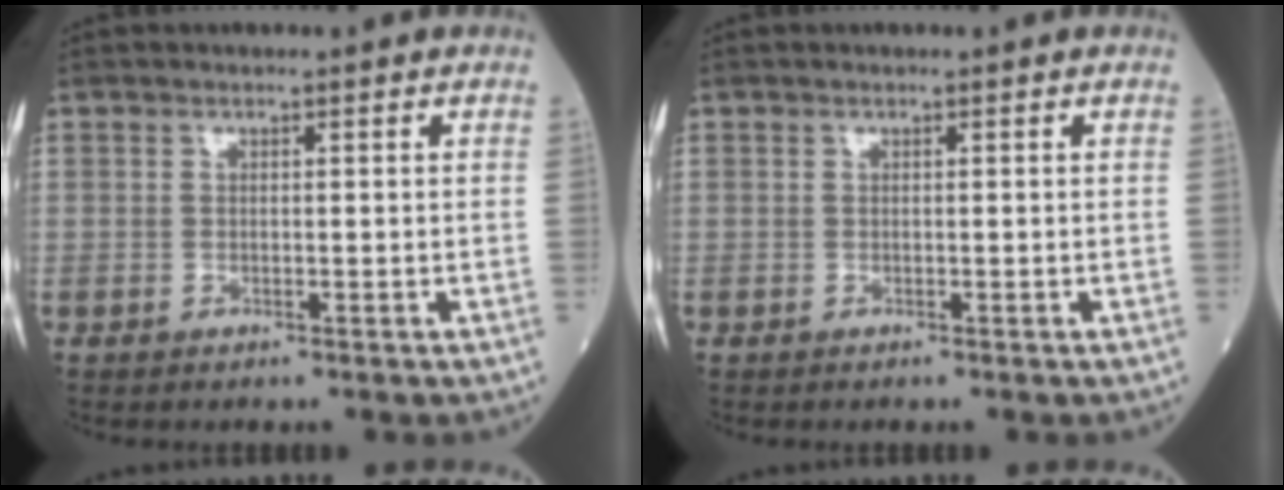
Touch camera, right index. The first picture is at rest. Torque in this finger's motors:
{"motor_torque": [-0.13, 0.02, -0.09, -0.01]}